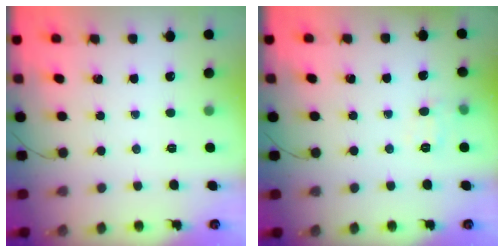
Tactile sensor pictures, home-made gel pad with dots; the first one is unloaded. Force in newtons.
{"total": 7.6, "press": 7.5, "slide": 1.3}